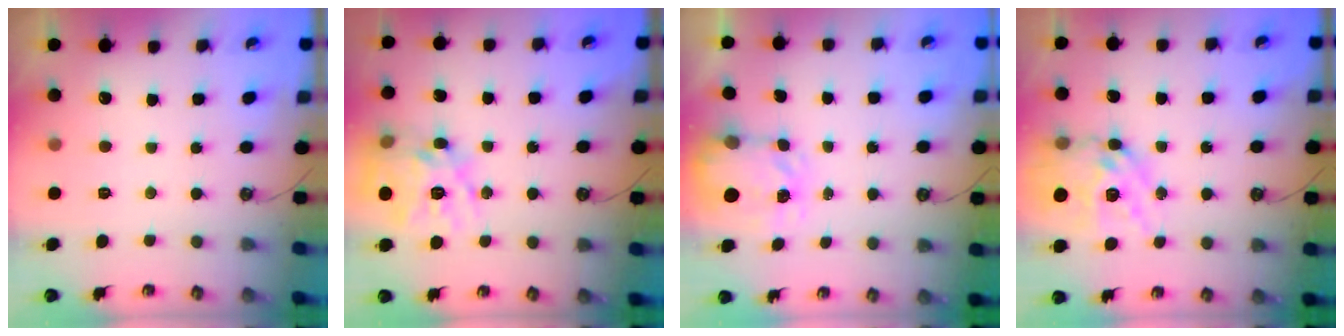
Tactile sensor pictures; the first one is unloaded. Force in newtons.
{"total": 20.0, "press": 19.8, "slide": 2.8}
{"total": 3.6, "press": 3.6, "slide": 0.5}
{"total": 18.0, "press": 17.9, "slide": 1.8}